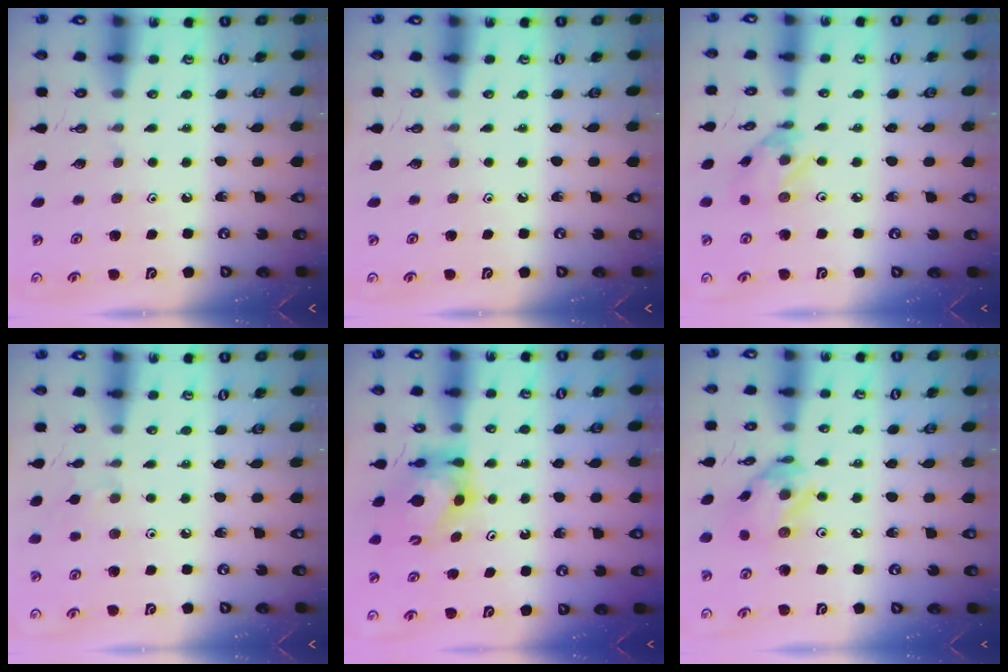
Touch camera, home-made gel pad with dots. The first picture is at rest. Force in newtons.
{"total": 0.0}
{"total": 4.8, "press": 4.8, "slide": 0.2}
{"total": 4.7, "press": 4.7, "slide": 0.7}
{"total": 5.8, "press": 5.7, "slide": 0.5}
{"total": 10.3, "press": 10.3, "slide": 0.8}